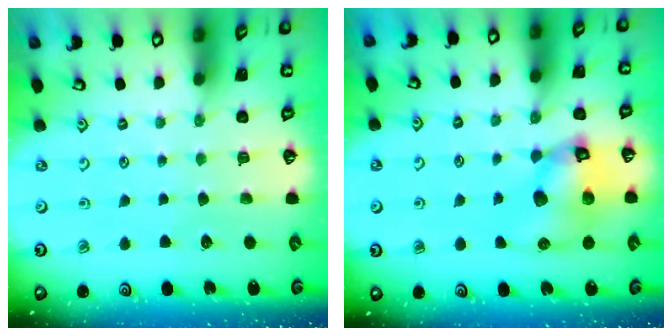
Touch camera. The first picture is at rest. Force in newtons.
{"total": 12.3, "press": 12.2, "slide": 1.6}